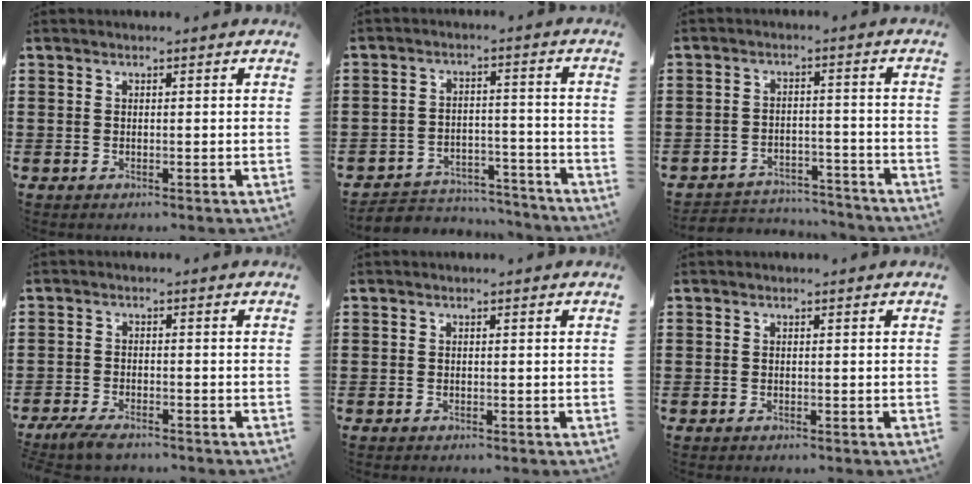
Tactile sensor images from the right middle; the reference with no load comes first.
{"total": 4.7, "force": [-4.5, 1.3, 0.1], "torque": [-0.011, 0.009, -0.097]}
{"total": 3.9, "force": [-3.8, 0.8, -0.1], "torque": [-0.005, 0.004, -0.082]}
{"total": 3.1, "force": [-2.7, 0.6, 1.3], "torque": [-0.045, -0.007, -0.060]}
{"total": 0.0}
{"total": 0.0}